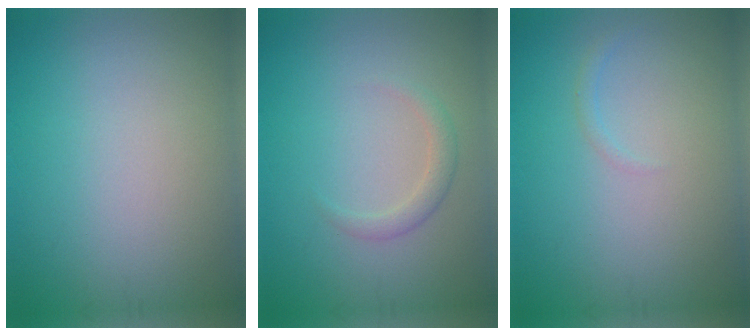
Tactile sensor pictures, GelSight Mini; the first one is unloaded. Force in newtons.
{"total": 1.6, "press": 1.6, "slide": 0.1}
{"total": 0.6, "press": 0.6, "slide": 0.1}